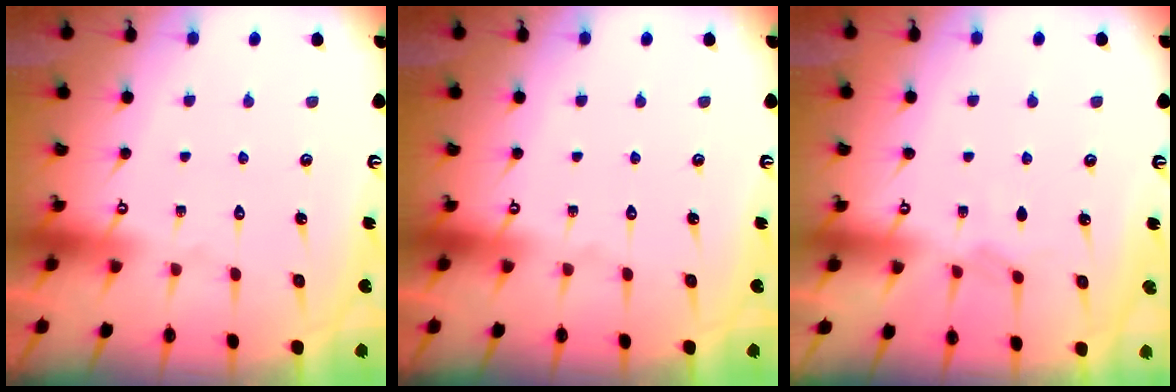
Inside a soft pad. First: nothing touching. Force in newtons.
{"total": 0.0}
{"total": 3.0, "press": 3.0, "slide": 0.5}